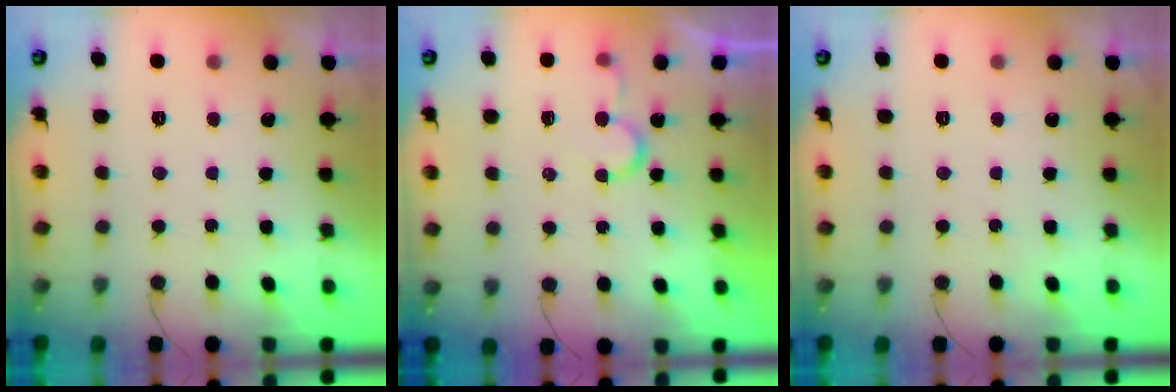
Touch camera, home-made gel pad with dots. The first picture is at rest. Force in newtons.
{"total": 5.3, "press": 5.2, "slide": 0.3}
{"total": 0.0}